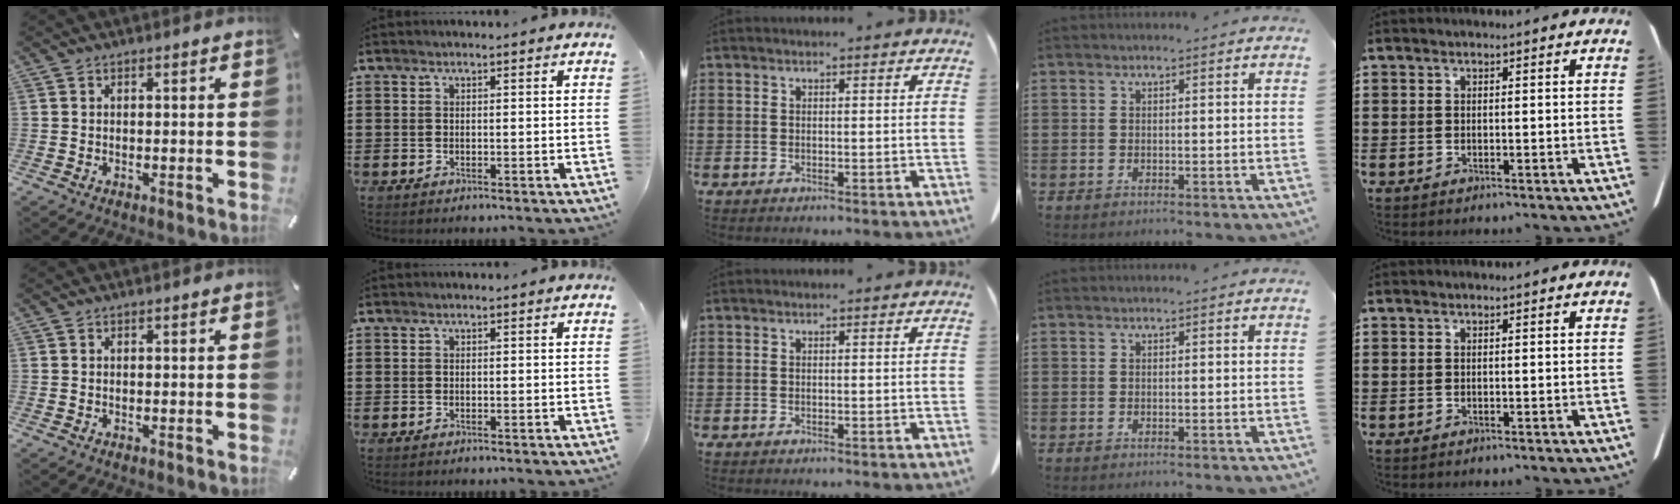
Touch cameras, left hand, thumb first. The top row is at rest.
{}